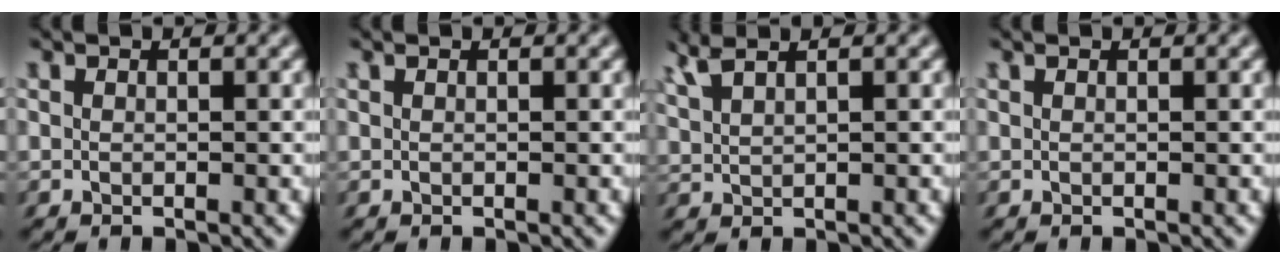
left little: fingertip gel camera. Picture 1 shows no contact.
{"total": 0.0}
{"total": 3.4, "force": [2.1, 1.1, 2.4], "torque": [-0.065, 0.023, 0.036]}
{"total": 0.0}